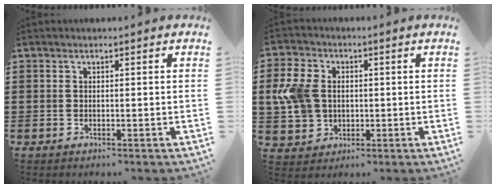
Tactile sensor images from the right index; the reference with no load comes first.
{"total": 8.4, "force": [0.6, 6.4, 5.4], "torque": [-0.164, 0.007, 0.002]}